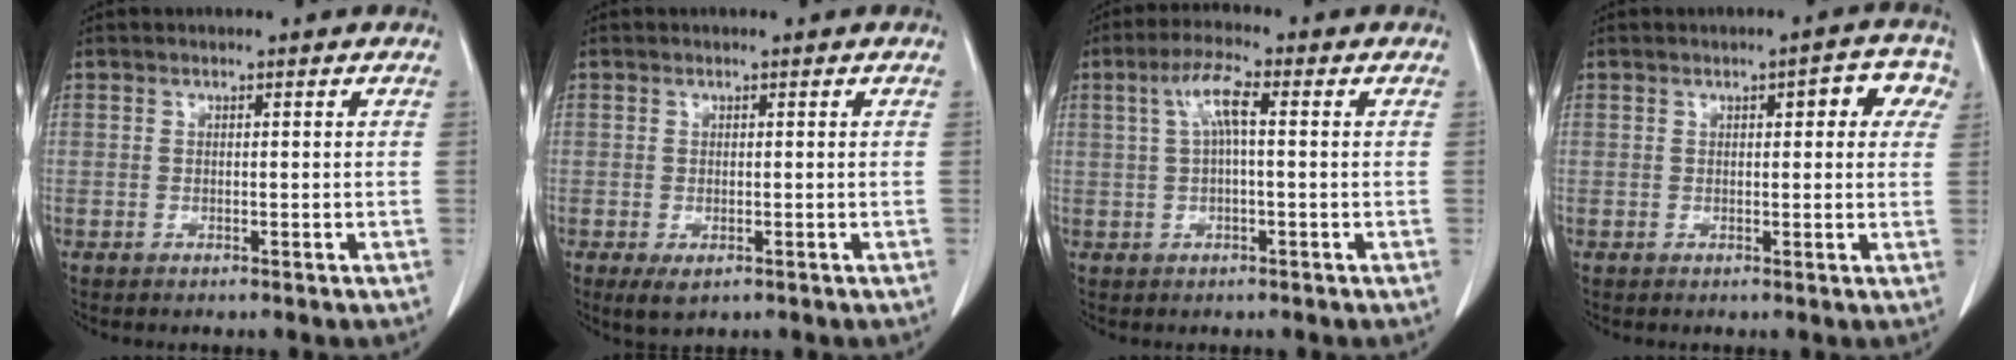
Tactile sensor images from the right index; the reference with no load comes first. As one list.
[{"total": 2.6, "force": [-1.2, 1.3, 1.9], "torque": [-0.032, -0.004, -0.010]}, {"total": 5.1, "force": [1.1, 0.9, 4.9], "torque": [-0.101, 0.018, 0.023]}, {"total": 5.2, "force": [1.8, 1.9, 4.4], "torque": [-0.040, 0.021, 0.014]}]